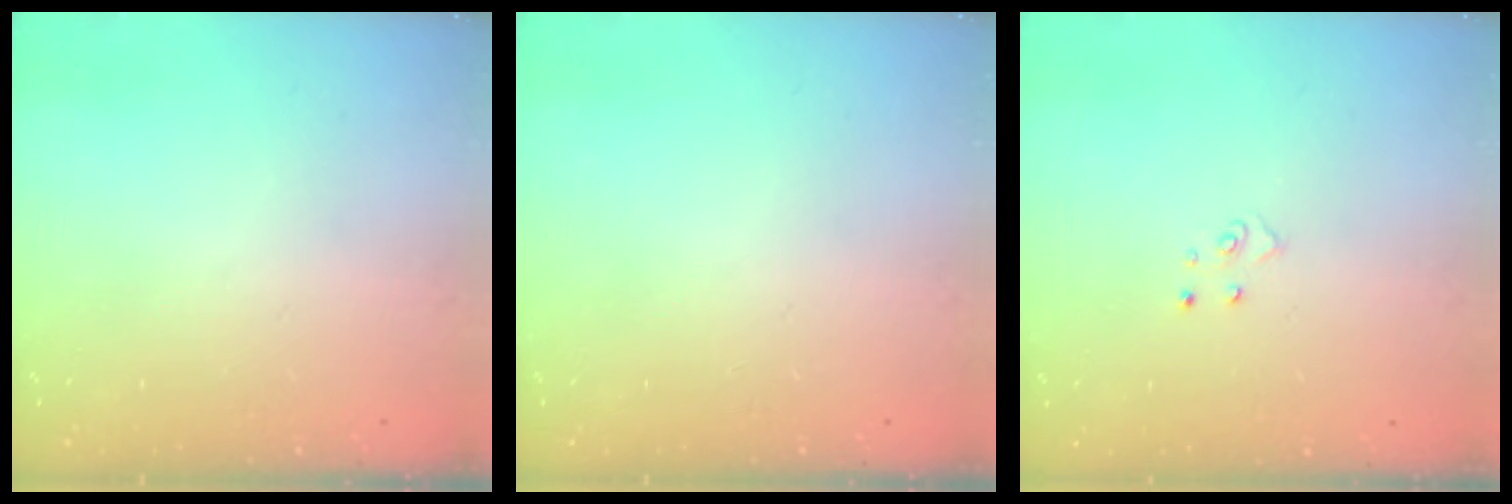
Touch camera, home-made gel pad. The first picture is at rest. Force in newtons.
{"total": 0.0}
{"total": 4.3, "press": 4.3, "slide": 0.4}